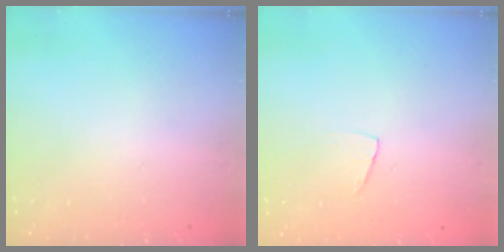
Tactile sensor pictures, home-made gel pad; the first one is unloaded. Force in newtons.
{"total": 3.3, "press": 3.3, "slide": 0.2}